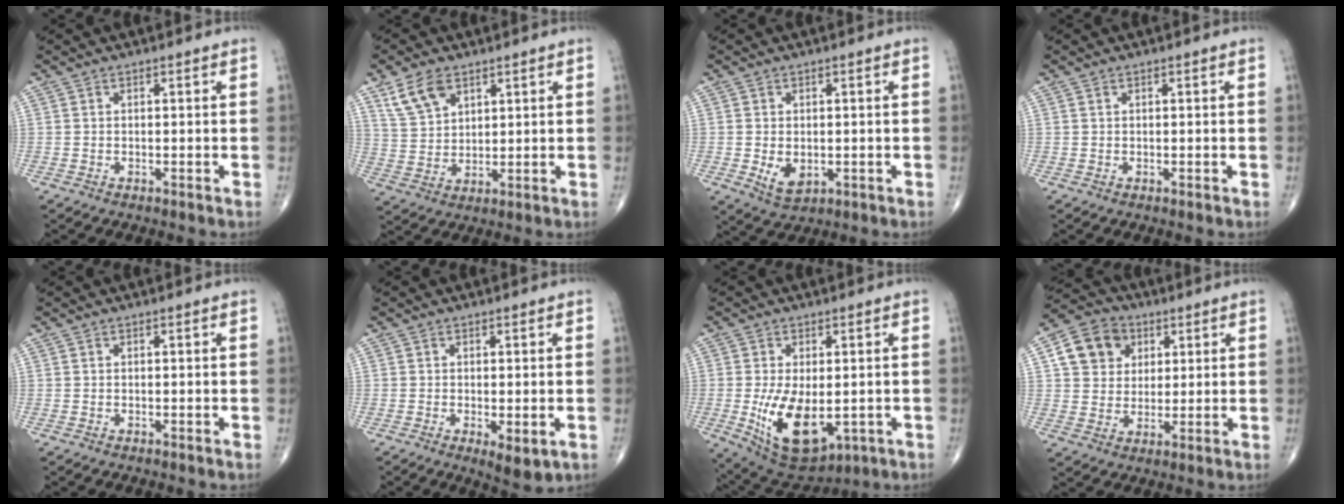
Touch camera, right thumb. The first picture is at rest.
{"total": 7.7, "force": [4.6, 4.5, 4.2], "torque": [-0.070, -0.017, 0.097]}
{"total": 4.9, "force": [-0.8, 3.2, 3.5], "torque": [-0.053, -0.010, -0.001]}
{"total": 0.0}
{"total": 0.0}
{"total": 4.6, "force": [-1.2, 1.7, 4.0], "torque": [-0.063, -0.014, -0.013]}
{"total": 13.4, "force": [-2.3, 7.1, 11.1], "torque": [-0.185, -0.019, -0.014]}
{"total": 10.6, "force": [3.5, 8.9, 4.6], "torque": [-0.060, -0.004, 0.058]}